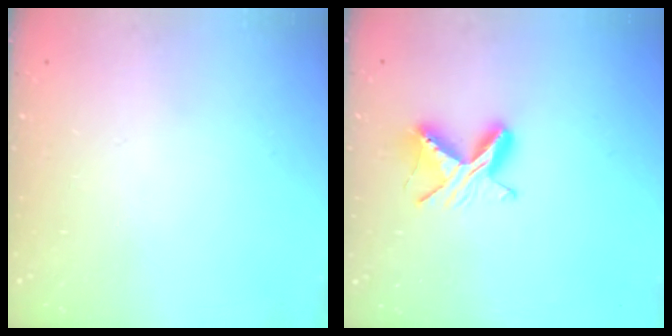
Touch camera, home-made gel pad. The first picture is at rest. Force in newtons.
{"total": 7.5, "press": 7.4, "slide": 0.5}